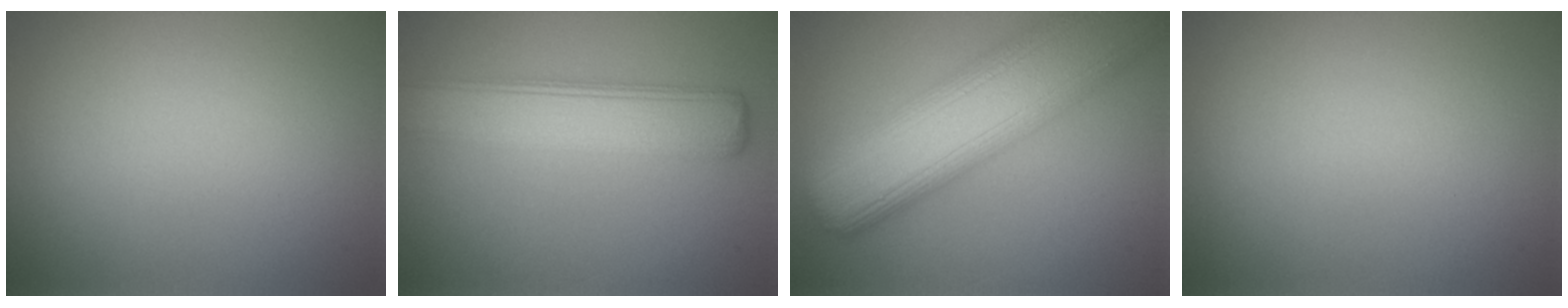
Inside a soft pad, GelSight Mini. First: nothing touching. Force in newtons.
{"total": 5.9, "press": 5.9, "slide": 0.4}
{"total": 12.4, "press": 12.4, "slide": 0.7}
{"total": 0.0}